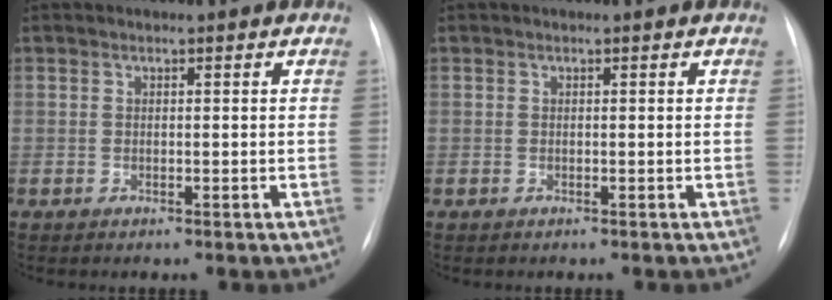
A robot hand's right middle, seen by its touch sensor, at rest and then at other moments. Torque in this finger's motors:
{"motor_torque": [-0.01, -0.01, 0.00, 0.00]}